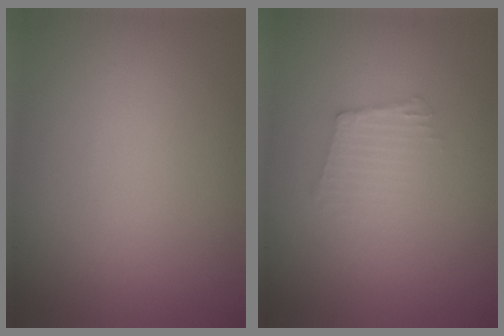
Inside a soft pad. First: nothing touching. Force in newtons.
{"total": 1.7, "press": 1.7, "slide": 0.2}